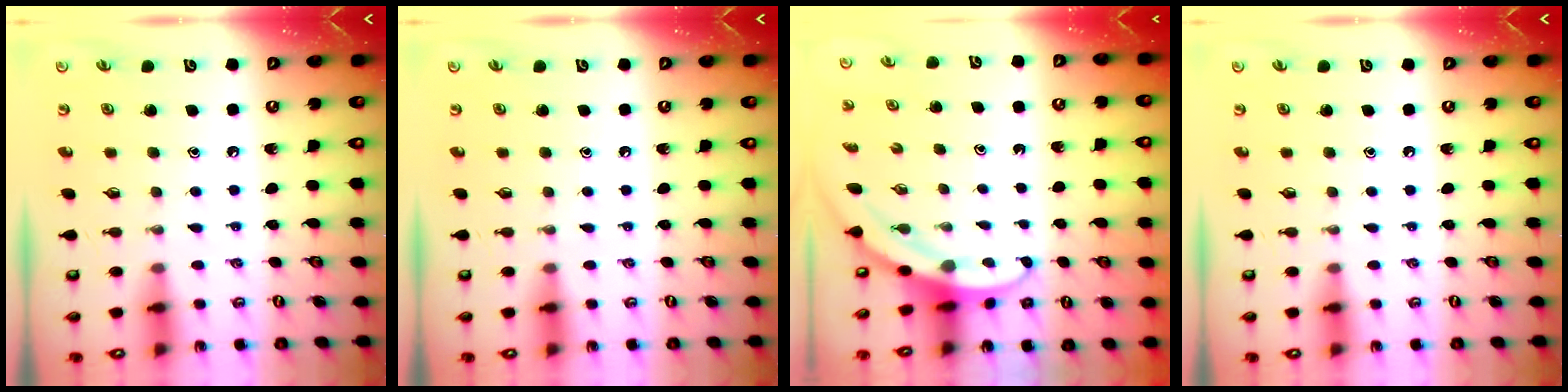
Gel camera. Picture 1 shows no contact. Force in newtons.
{"total": 0.0}
{"total": 3.2, "press": 3.2, "slide": 0.2}
{"total": 0.0}